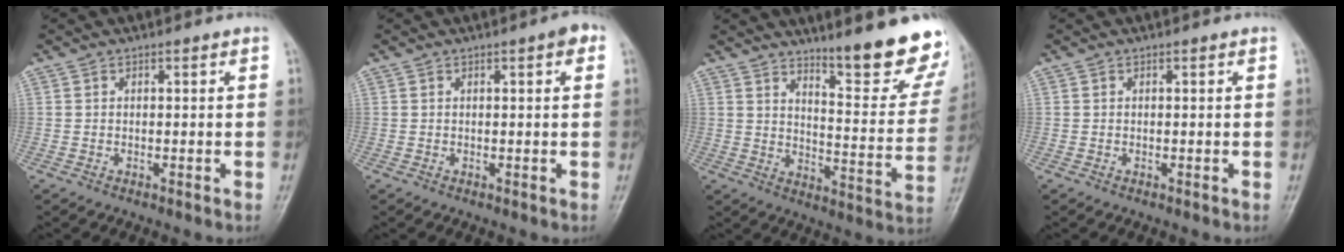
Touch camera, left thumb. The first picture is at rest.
{"total": 2.2, "force": [0.9, 0.7, 1.9], "torque": [-0.019, 0.004, 0.008]}
{"total": 17.2, "force": [12.8, 3.3, 11.0], "torque": [-0.105, -0.102, 0.179]}
{"total": 0.0}